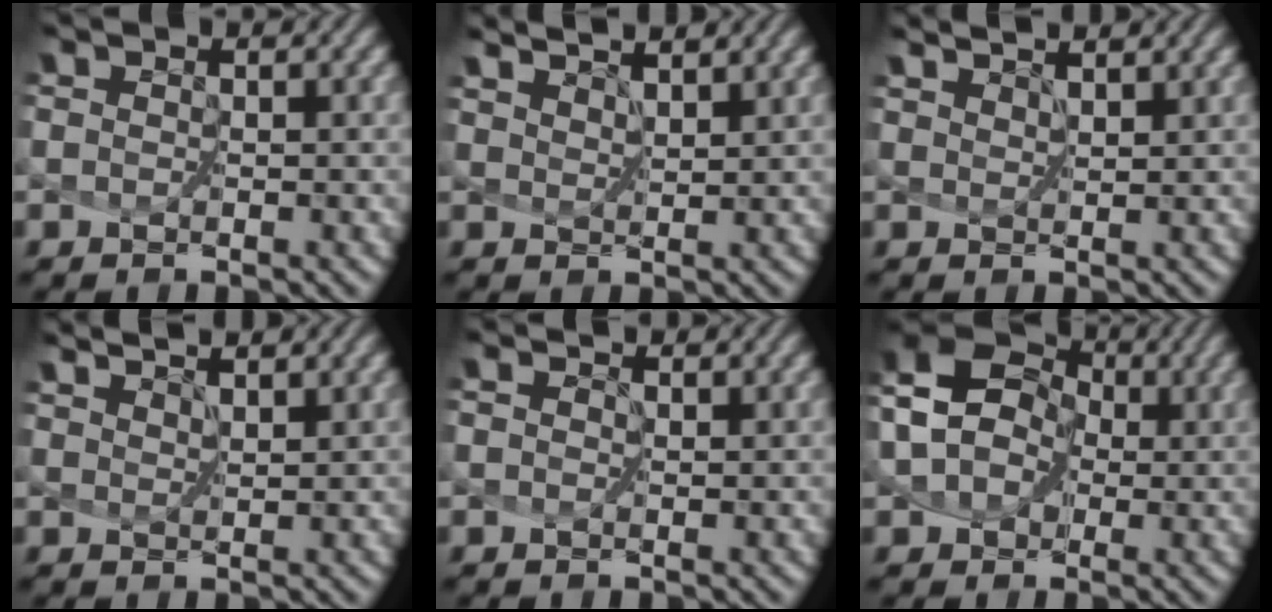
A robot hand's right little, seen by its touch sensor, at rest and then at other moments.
{"total": 4.1, "force": [4.0, 0.0, 1.0], "torque": [-0.031, 0.002, 0.067]}
{"total": 3.0, "force": [2.8, 0.2, 0.9], "torque": [-0.034, 0.006, 0.052]}
{"total": 3.3, "force": [3.2, 0.2, 1.0], "torque": [-0.035, 0.006, 0.057]}
{"total": 0.0}
{"total": 6.2, "force": [-0.3, 5.2, 3.3], "torque": [-0.070, 0.021, -0.013]}